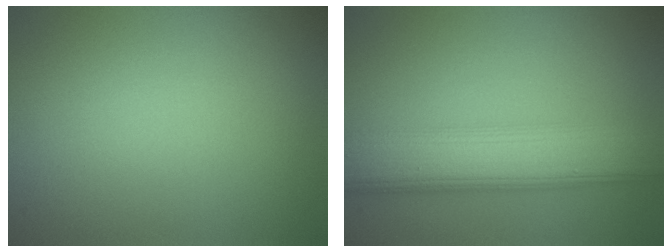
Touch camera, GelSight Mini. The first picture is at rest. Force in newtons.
{"total": 7.7, "press": 7.7, "slide": 0.1}